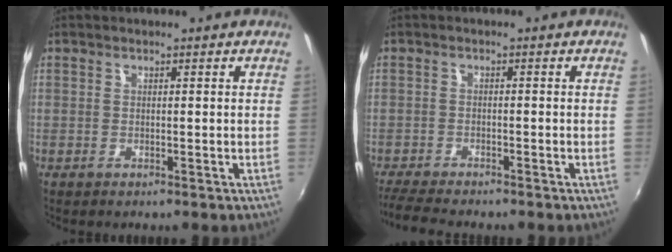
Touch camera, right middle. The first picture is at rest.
{"total": 6.1, "force": [-5.6, 0.6, 2.5], "torque": [-0.071, -0.021, -0.096]}